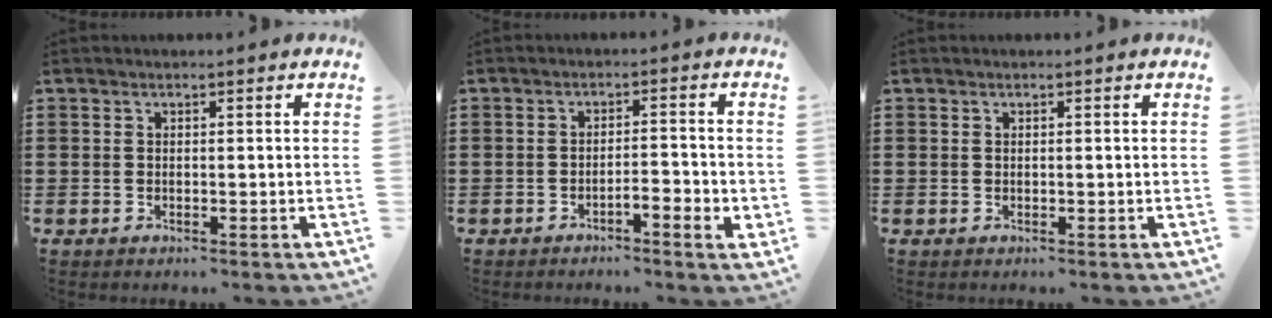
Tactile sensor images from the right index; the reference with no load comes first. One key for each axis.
{"total": 2.9, "fx": -1.8, "fy": 0.4, "fz": 2.2, "tx": -0.037, "ty": 0.002, "tz": -0.034}
{"total": 0.0}